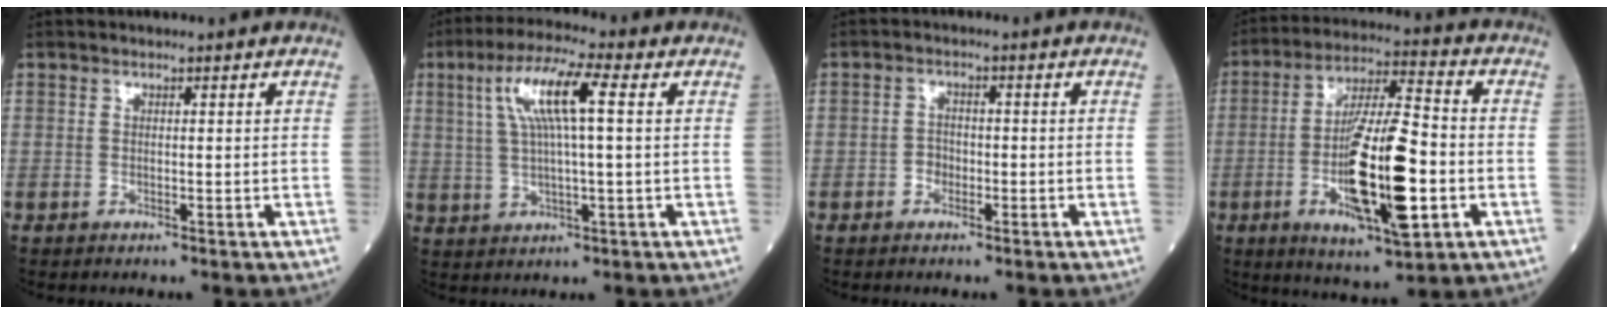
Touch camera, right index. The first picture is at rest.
{"total": 9.9, "force": [2.6, 1.3, 9.5], "torque": [-0.192, 0.018, 0.049]}
{"total": 2.2, "force": [-1.1, 1.7, 1.0], "torque": [-0.018, 0.006, -0.020]}
{"total": 17.2, "force": [-4.3, 3.1, 16.4], "torque": [-0.304, -0.010, -0.068]}